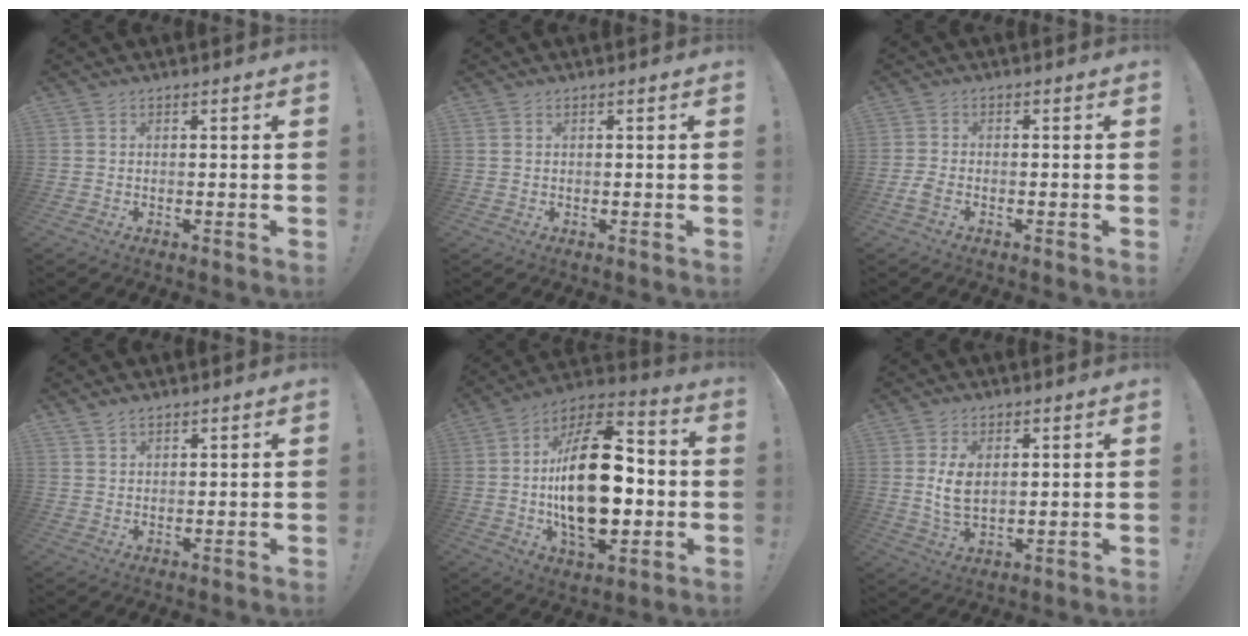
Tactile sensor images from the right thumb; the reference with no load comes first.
{"total": 0.5, "force": [0.3, 0.4, 0.3], "torque": [-0.012, 0.004, 0.007]}
{"total": 2.5, "force": [-1.3, 1.2, 1.8], "torque": [-0.046, -0.001, -0.025]}
{"total": 2.0, "force": [1.7, 0.7, 0.7], "torque": [-0.013, -0.008, 0.033]}
{"total": 27.8, "force": [-1.5, 15.0, 23.4], "torque": [-0.410, 0.011, -0.024]}
{"total": 6.8, "force": [1.7, 4.2, 5.0], "torque": [-0.092, -0.010, 0.026]}